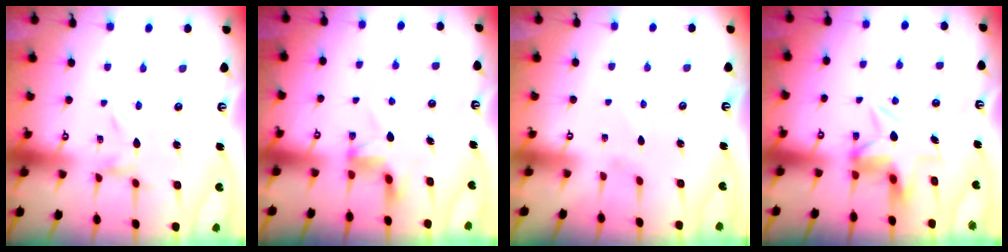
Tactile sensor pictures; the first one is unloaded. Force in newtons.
{"total": 5.3, "press": 5.3, "slide": 0.3}
{"total": 0.0}
{"total": 7.3, "press": 7.3, "slide": 0.3}